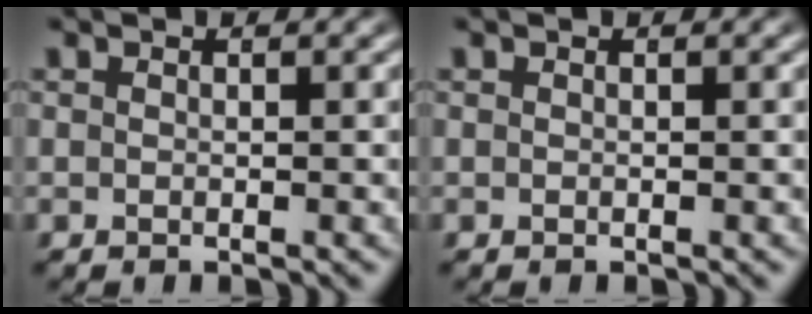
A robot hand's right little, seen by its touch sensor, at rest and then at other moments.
{"total": 0.0}